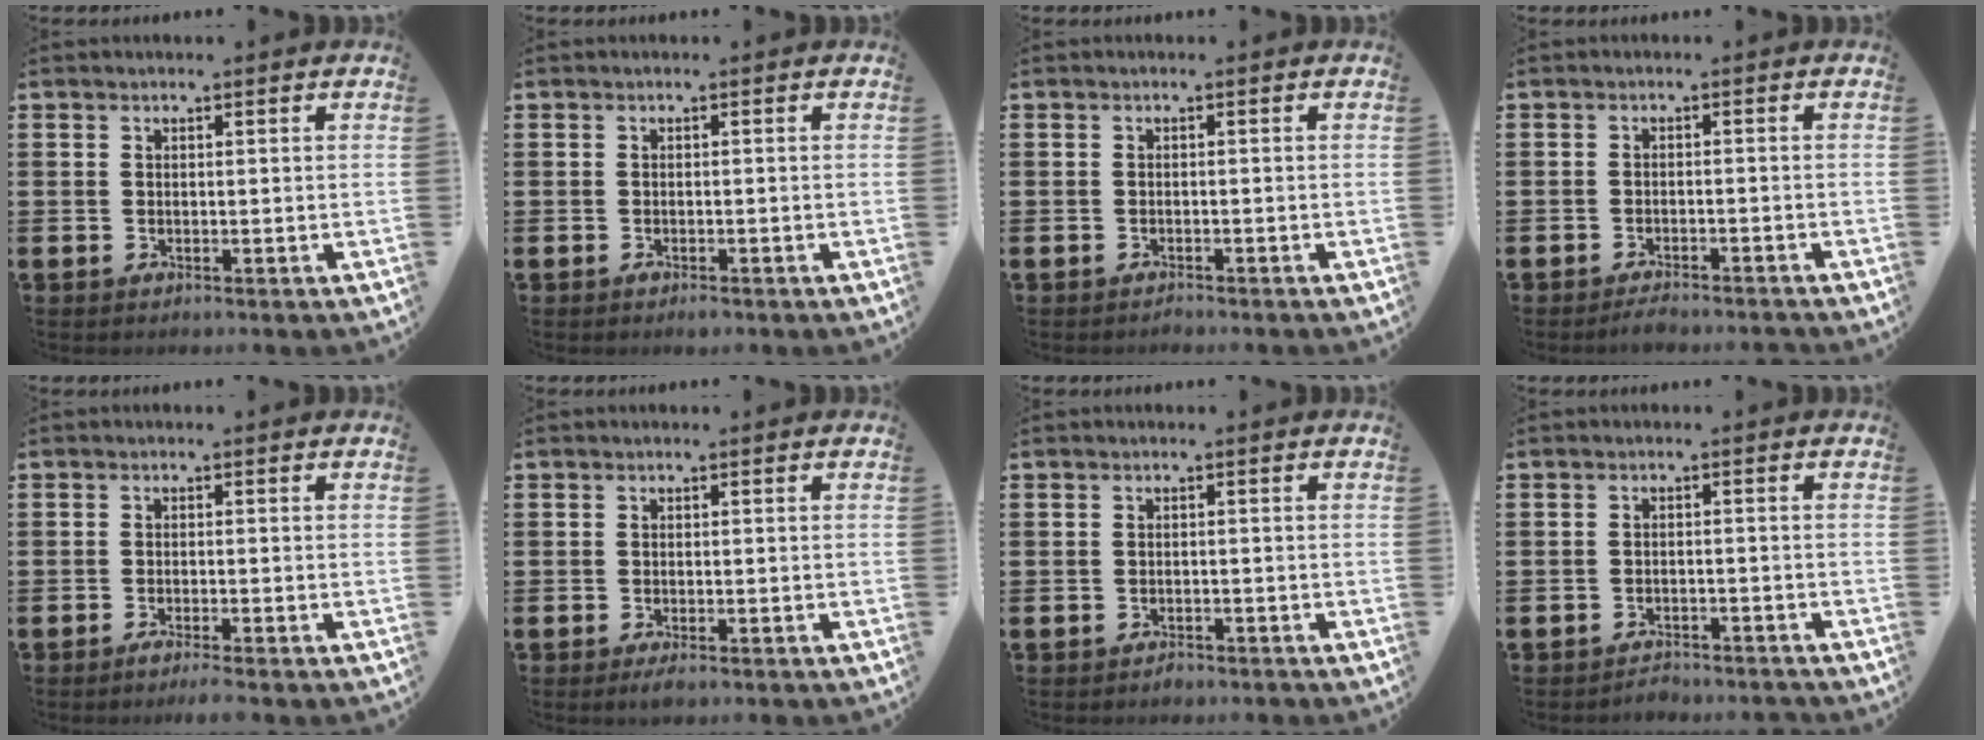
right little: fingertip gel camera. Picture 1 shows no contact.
{"total": 0.5, "force": [-0.3, 0.3, 0.3], "torque": [-0.006, -0.001, -0.007]}
{"total": 0.5, "force": [-0.5, 0.0, 0.0], "torque": [-0.004, -0.003, -0.010]}
{"total": 1.5, "force": [-1.5, 0.0, 0.4], "torque": [-0.009, 0.003, -0.029]}
{"total": 1.3, "force": [-1.0, 0.0, 0.8], "torque": [-0.013, 0.000, -0.019]}
{"total": 1.0, "force": [-0.5, 0.2, 0.8], "torque": [-0.015, -0.002, -0.010]}
{"total": 0.9, "force": [-0.8, 0.2, 0.0], "torque": [0.004, -0.002, -0.020]}
{"total": 1.7, "force": [-1.7, 0.1, -0.1], "torque": [-0.005, 0.005, -0.037]}